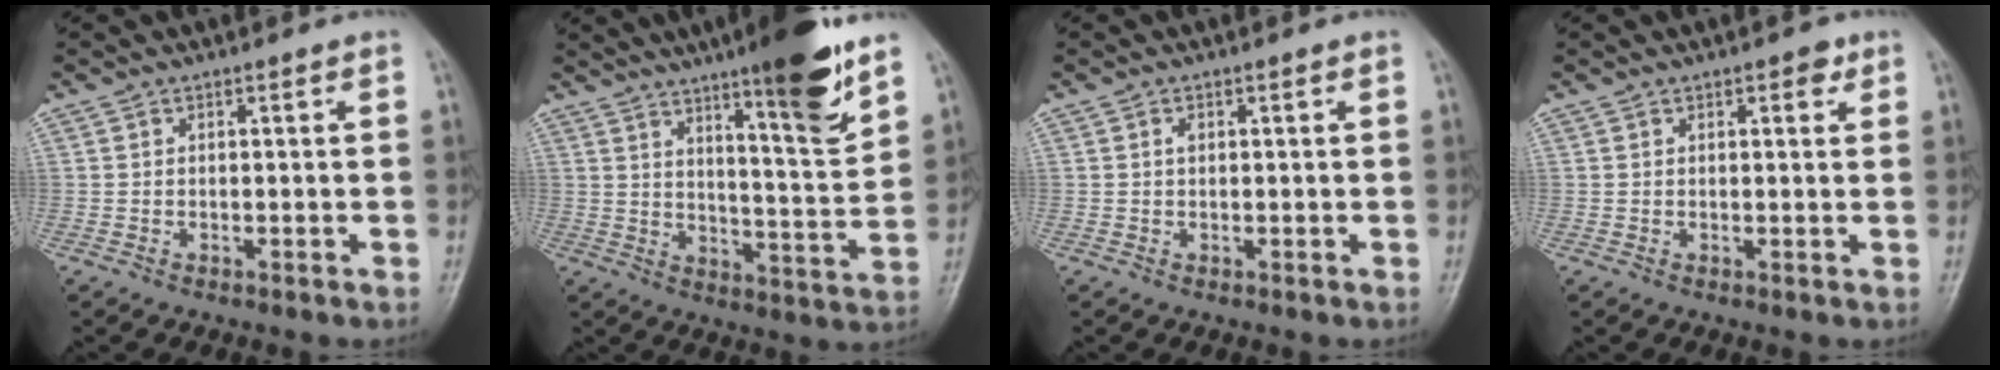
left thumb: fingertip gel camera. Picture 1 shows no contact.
{"total": 14.8, "force": [9.7, 1.8, 11.0], "torque": [-0.147, -0.064, 0.149]}
{"total": 0.8, "force": [0.2, 0.5, 0.5], "torque": [-0.006, 0.002, 0.004]}
{"total": 2.3, "force": [1.2, 1.1, 1.6], "torque": [-0.011, -0.003, 0.013]}